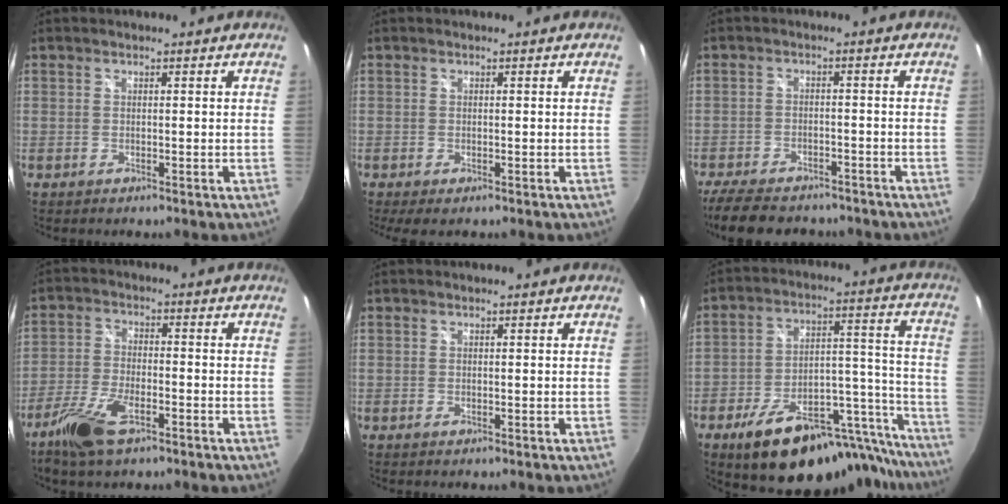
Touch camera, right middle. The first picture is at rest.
{"total": 2.0, "force": [-1.0, 0.6, 1.6], "torque": [-0.030, -0.009, -0.012]}
{"total": 12.9, "force": [-10.5, 4.9, 5.5], "torque": [-0.132, -0.019, -0.163]}
{"total": 9.0, "force": [-5.7, 3.4, 6.0], "torque": [-0.144, -0.010, -0.116]}
{"total": 0.0}
{"total": 27.9, "force": [-22.3, 10.1, 13.4], "torque": [-0.171, 0.047, -0.295]}